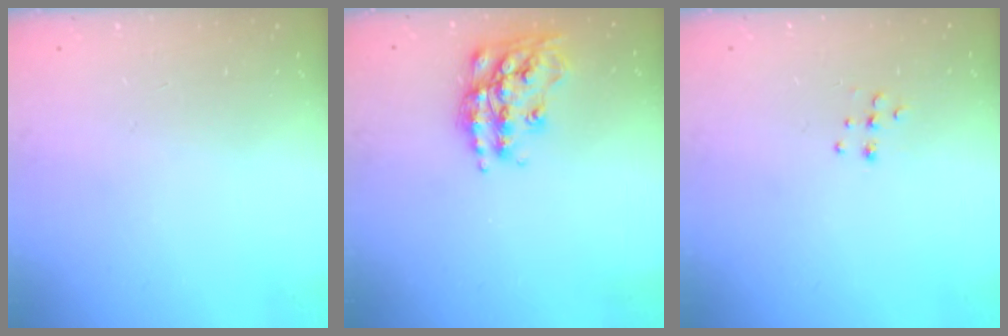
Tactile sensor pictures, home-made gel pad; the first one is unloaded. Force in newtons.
{"total": 17.4, "press": 17.3, "slide": 1.2}
{"total": 7.0, "press": 6.9, "slide": 0.6}